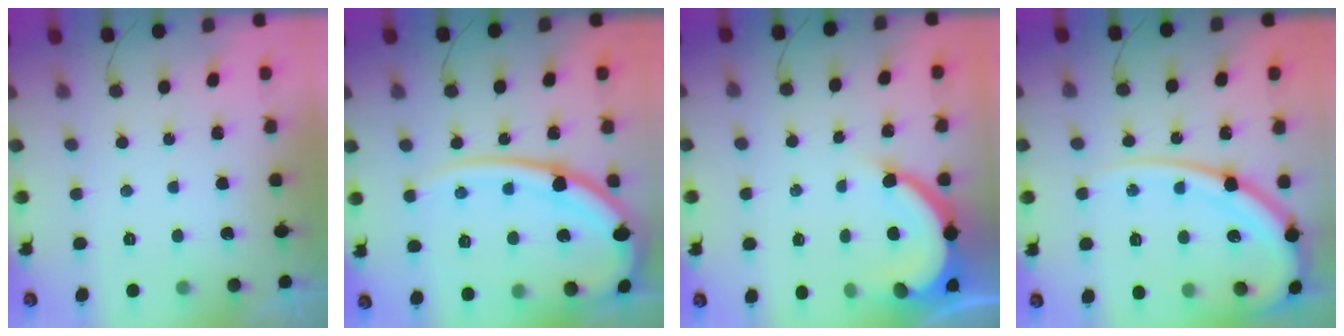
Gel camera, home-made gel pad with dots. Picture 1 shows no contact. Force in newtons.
{"total": 18.2, "press": 18.1, "slide": 1.9}
{"total": 10.0, "press": 9.9, "slide": 1.0}
{"total": 15.5, "press": 15.4, "slide": 1.4}